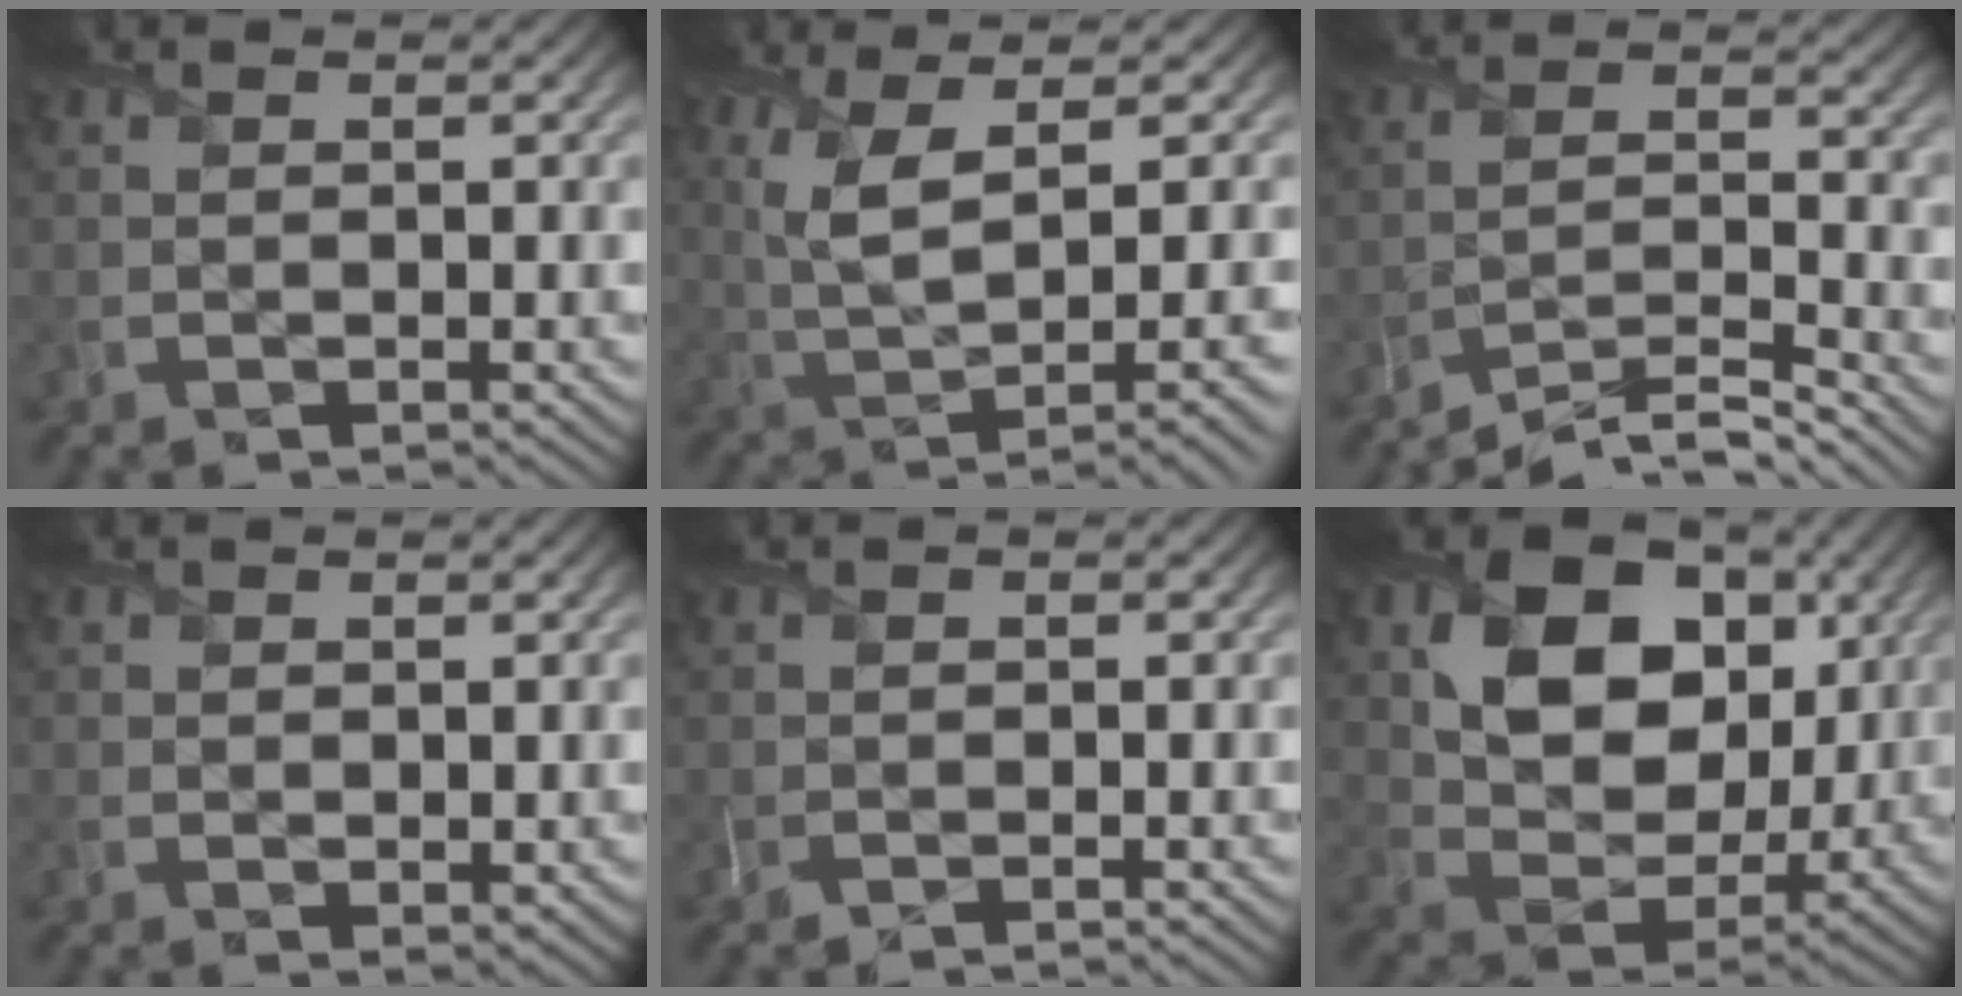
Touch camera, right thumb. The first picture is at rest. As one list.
[{"total": 8.7, "force": [1.7, 2.4, 8.2], "torque": [-0.147, 0.012, 0.037]}, {"total": 6.9, "force": [-5.9, 0.9, 3.4], "torque": [-0.054, 0.006, -0.111]}, {"total": 1.3, "force": [0.7, 0.8, 0.7], "torque": [-0.014, -0.005, 0.019]}, {"total": 0.0}, {"total": 13.1, "force": [4.3, 9.5, 8.0], "torque": [-0.153, -0.013, 0.076]}]